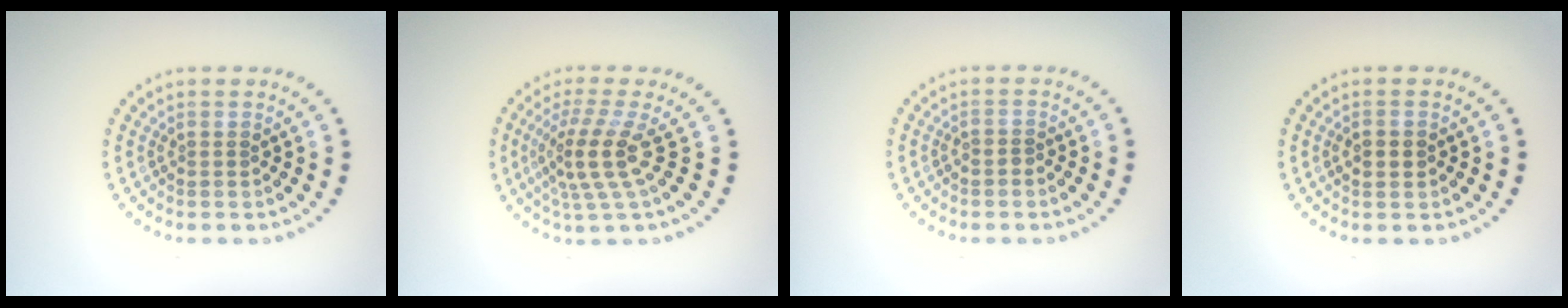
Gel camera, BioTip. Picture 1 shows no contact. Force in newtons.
{"total": 3.9, "press": 2.7, "slide": 2.9}
{"total": 0.6, "press": 0.3, "slide": 0.5}
{"total": 2.1, "press": 2.1, "slide": 0.2}